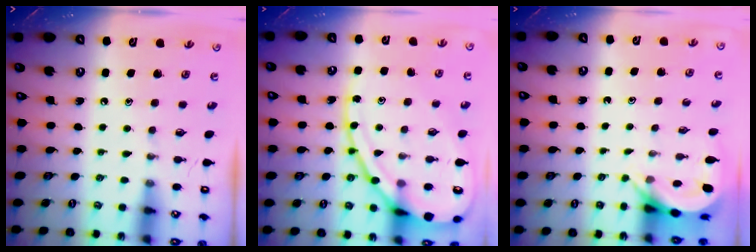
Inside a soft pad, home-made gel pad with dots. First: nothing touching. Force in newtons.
{"total": 16.4, "press": 16.3, "slide": 1.5}
{"total": 4.3, "press": 4.3, "slide": 0.2}